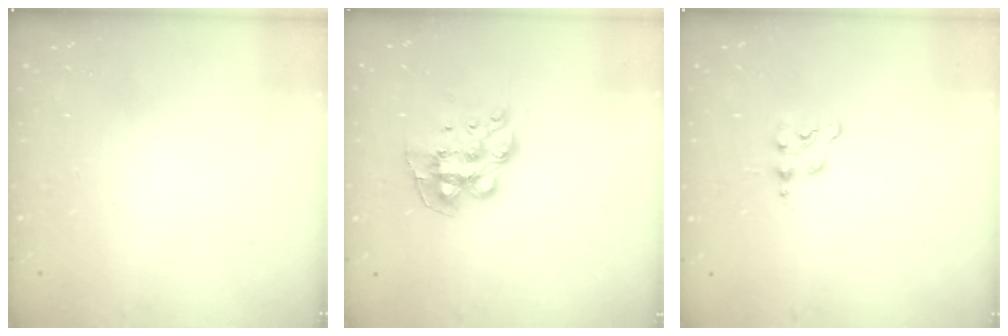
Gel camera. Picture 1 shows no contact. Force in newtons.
{"total": 9.9, "press": 9.8, "slide": 0.5}
{"total": 2.9, "press": 2.9, "slide": 0.4}